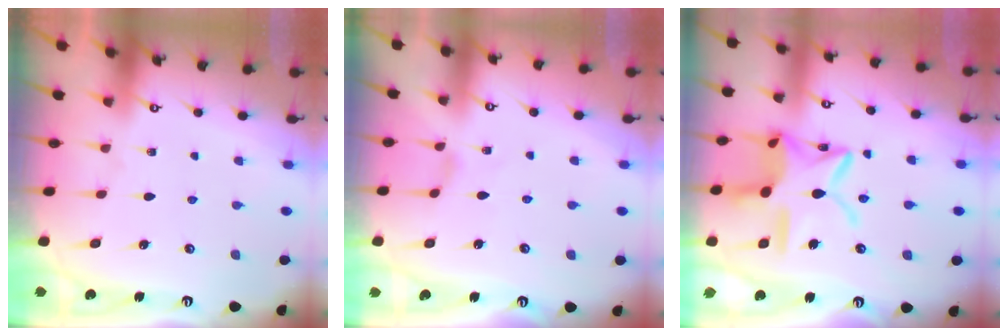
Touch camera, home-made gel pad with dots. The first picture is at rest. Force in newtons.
{"total": 0.0}
{"total": 17.5, "press": 17.4, "slide": 1.4}